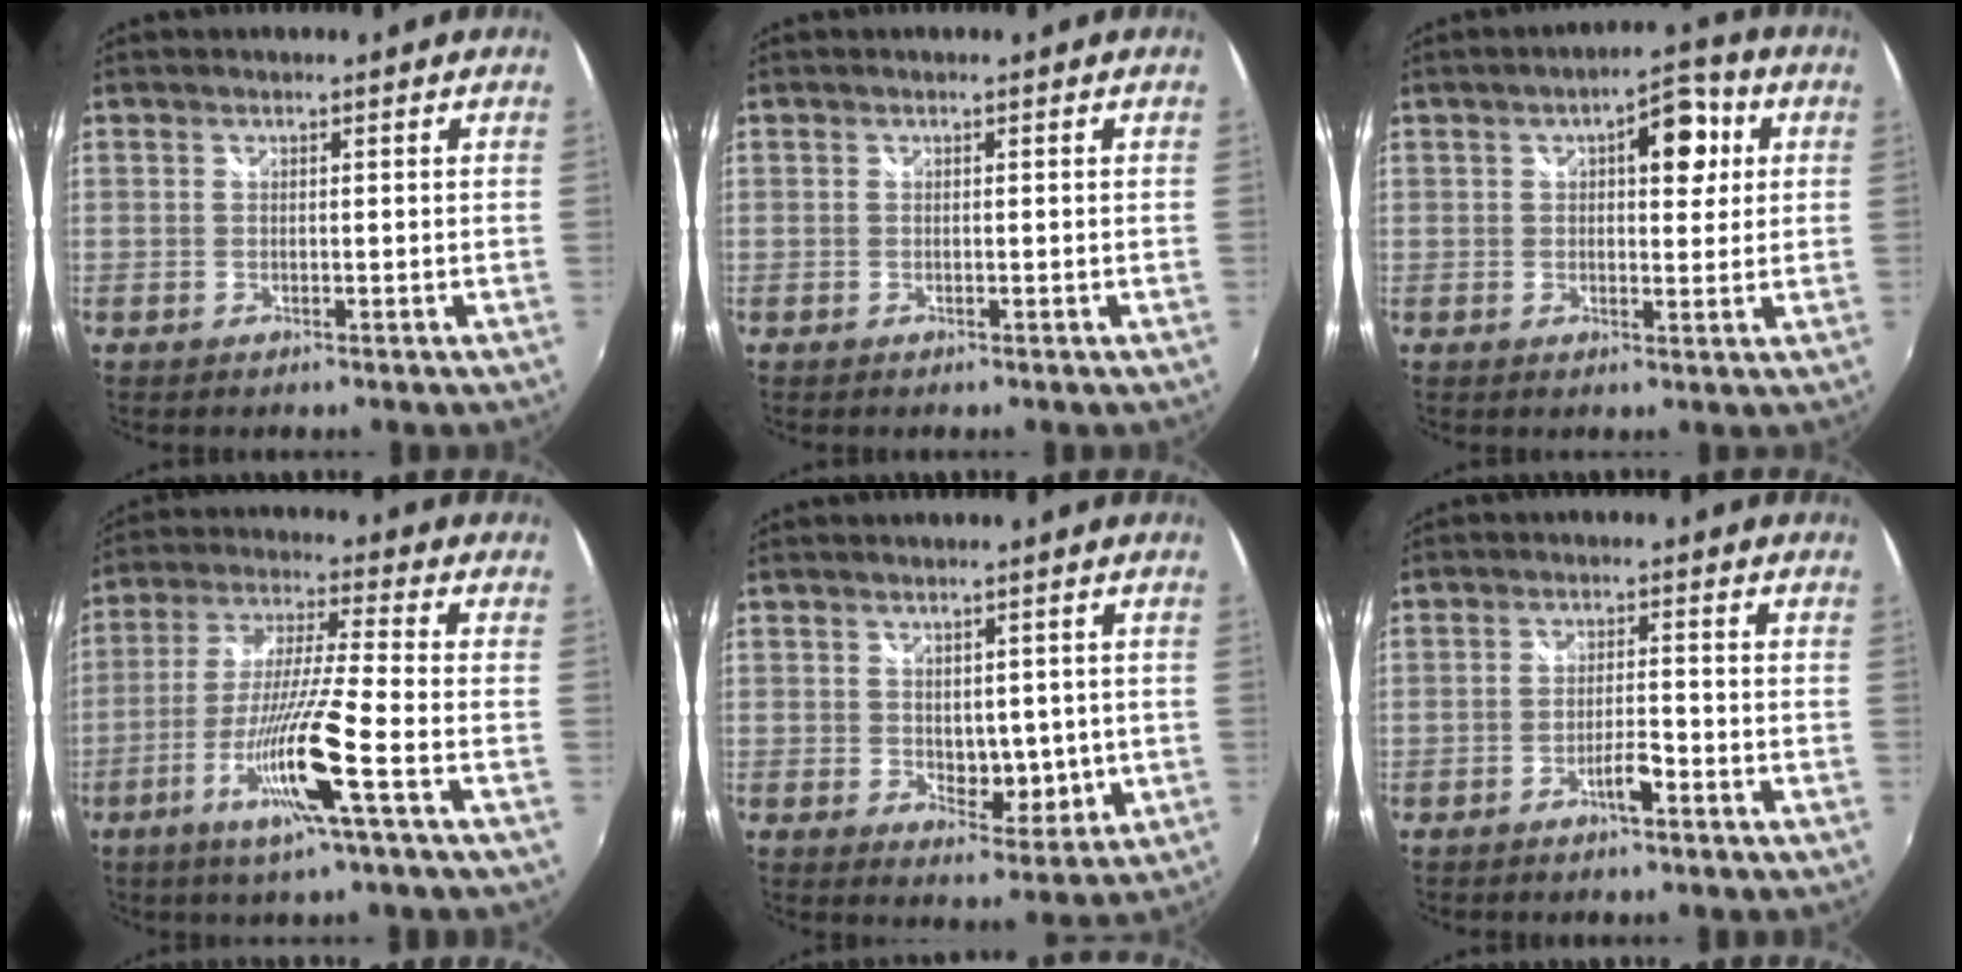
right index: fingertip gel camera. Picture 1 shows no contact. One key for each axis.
{"total": 0.0}
{"total": 7.7, "fx": 2.4, "fy": 3.7, "fz": 6.4, "tx": -0.089, "ty": 0.021, "tz": 0.033}
{"total": 14.1, "fx": -6.2, "fy": -1.0, "fz": 12.6, "tx": -0.260, "ty": -0.016, "tz": -0.120}
{"total": 6.5, "fx": -0.1, "fy": 4.1, "fz": 5.0, "tx": -0.072, "ty": -0.011, "tz": 0.008}
{"total": 3.5, "fx": -2.3, "fy": 0.4, "fz": 2.7, "tx": -0.055, "ty": 0.003, "tz": -0.040}